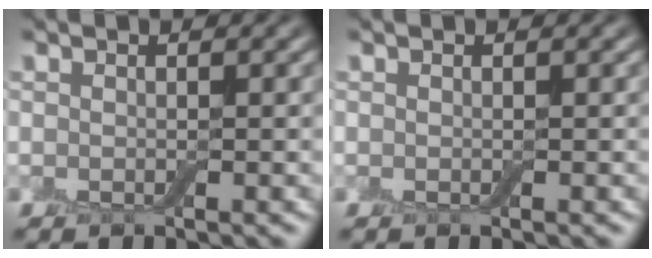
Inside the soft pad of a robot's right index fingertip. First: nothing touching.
{"total": 0.0}